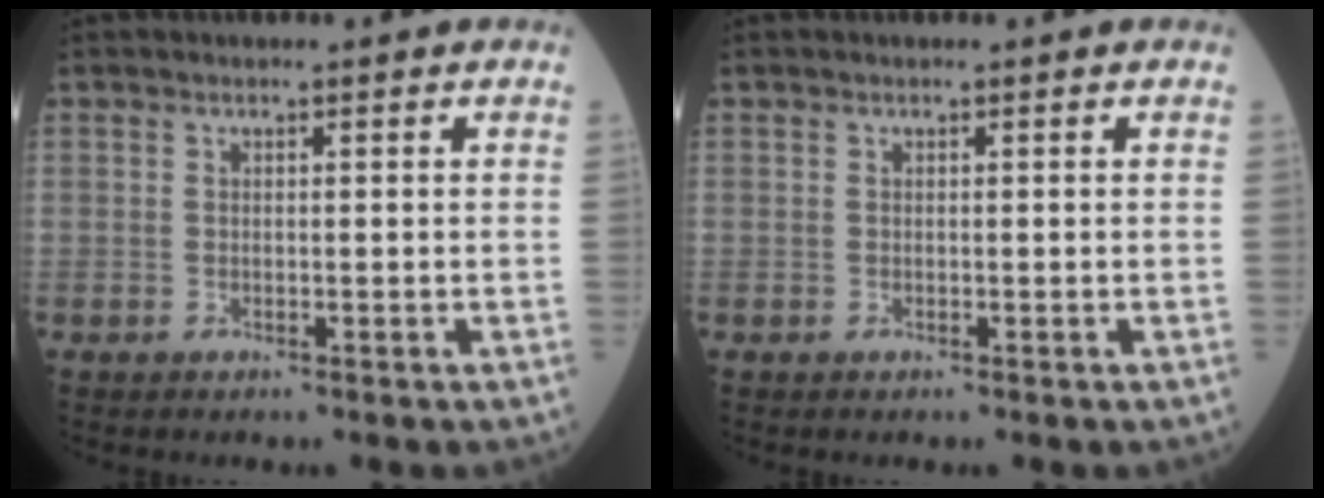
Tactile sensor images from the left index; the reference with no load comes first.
{"total": 0.0}